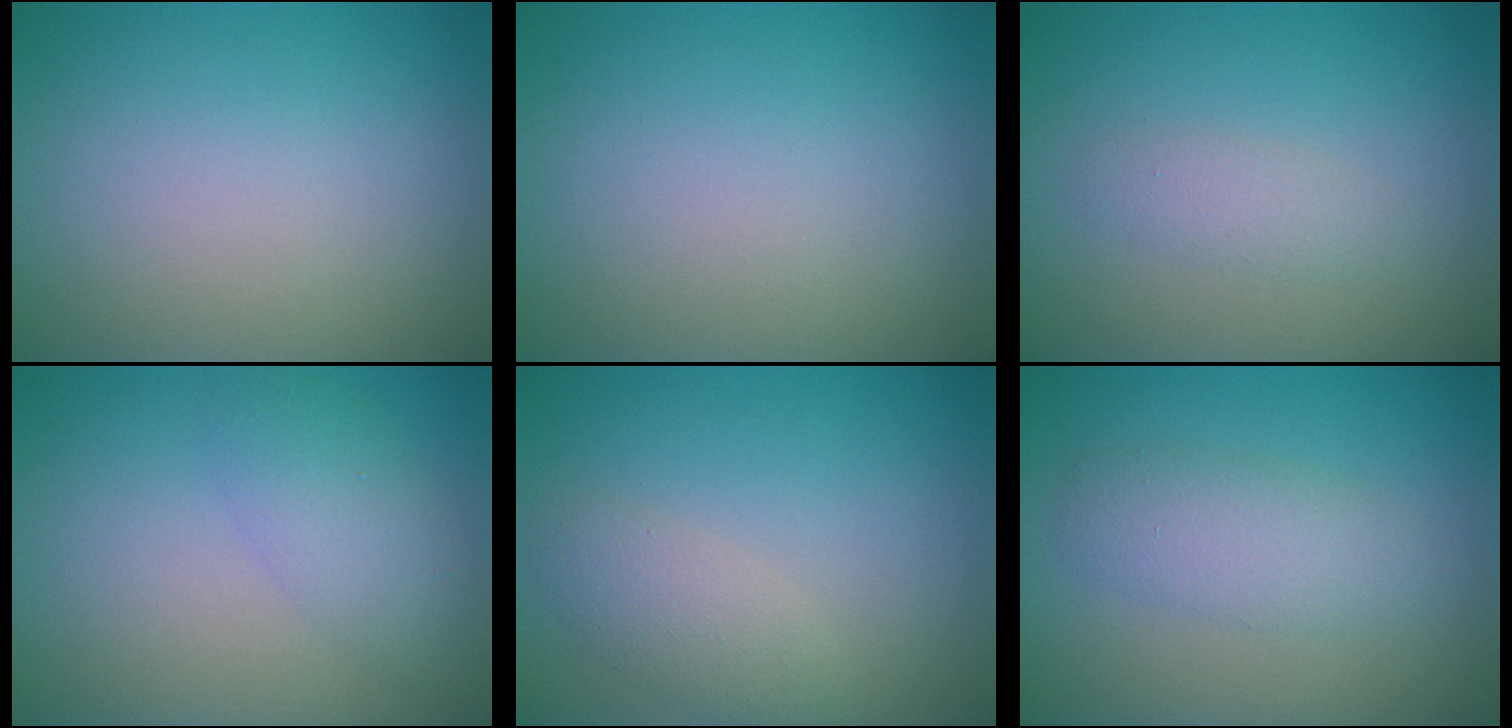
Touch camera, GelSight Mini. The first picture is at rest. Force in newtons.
{"total": 0.0}
{"total": 1.4, "press": 1.4, "slide": 0.1}
{"total": 3.0, "press": 3.0, "slide": 0.2}
{"total": 2.5, "press": 2.5, "slide": 0.0}
{"total": 3.0, "press": 3.0, "slide": 0.1}